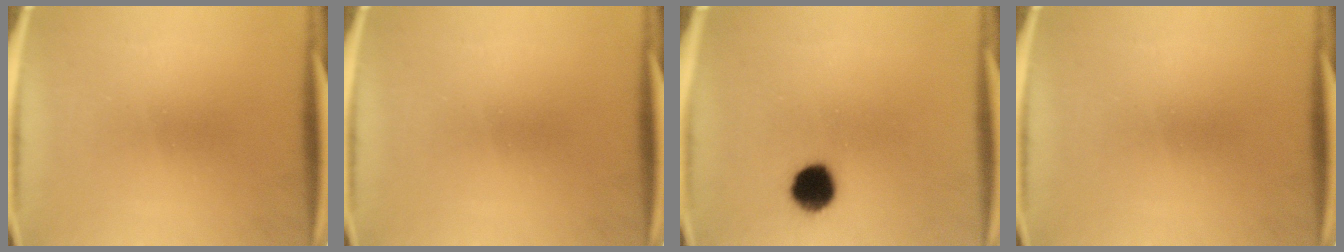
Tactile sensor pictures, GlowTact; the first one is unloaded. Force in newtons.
{"total": 0.0}
{"total": 8.0}
{"total": 0.0}